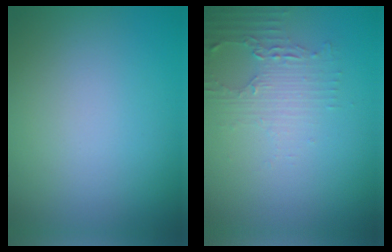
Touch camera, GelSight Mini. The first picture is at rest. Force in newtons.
{"total": 2.4, "press": 2.3, "slide": 0.9}